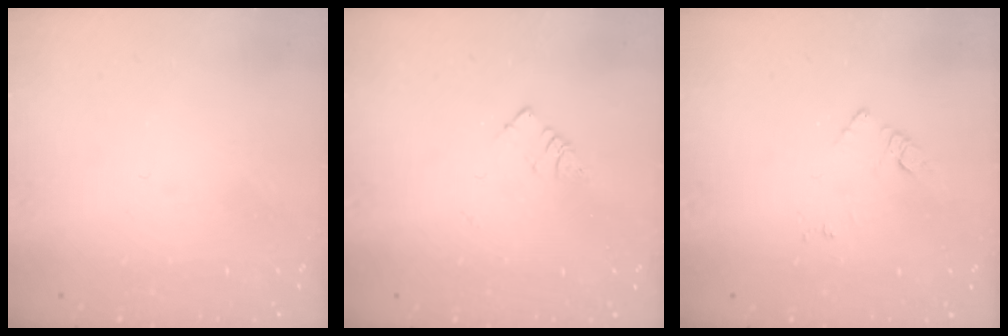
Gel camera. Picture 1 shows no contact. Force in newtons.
{"total": 3.8, "press": 3.8, "slide": 0.5}
{"total": 4.8, "press": 4.8, "slide": 0.5}